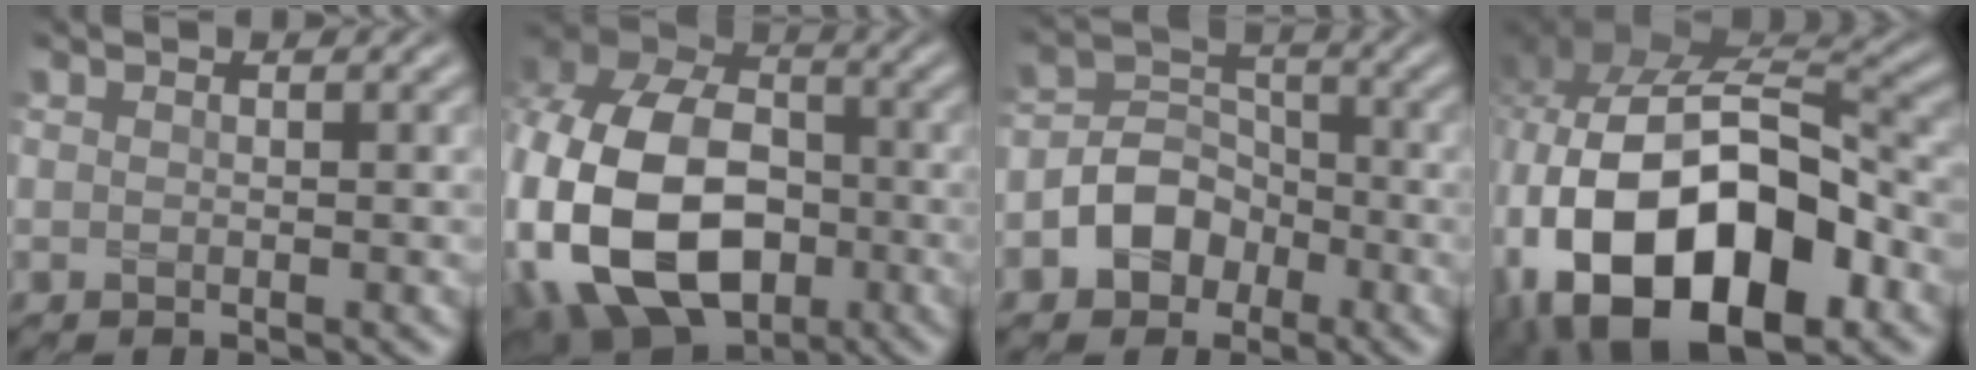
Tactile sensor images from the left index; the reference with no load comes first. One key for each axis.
{"total": 18.4, "fx": -3.9, "fy": 13.5, "fz": 11.8, "tx": -0.261, "ty": -0.029, "tz": -0.071}
{"total": 4.5, "fx": -2.1, "fy": 3.5, "fz": 2.0, "tx": -0.025, "ty": 0.005, "tz": -0.043}
{"total": 18.5, "fx": -5.0, "fy": 11.6, "fz": 13.5, "tx": -0.248, "ty": -0.031, "tz": -0.061}